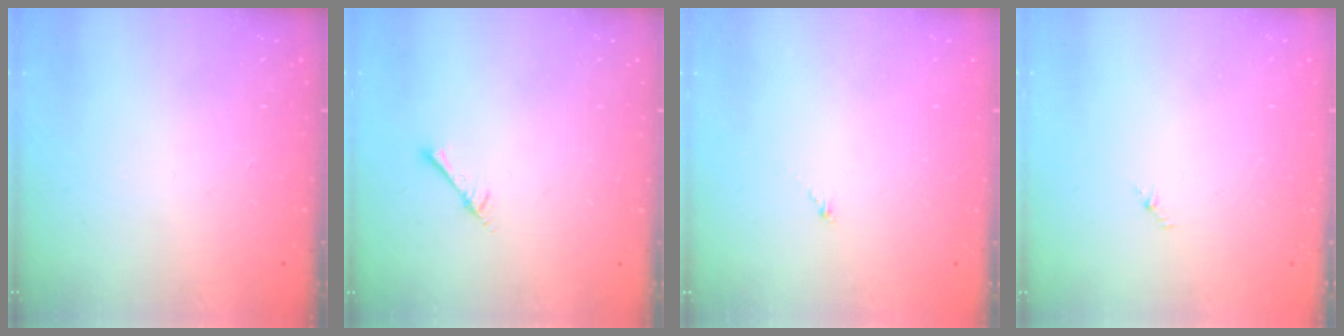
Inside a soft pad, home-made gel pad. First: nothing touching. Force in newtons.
{"total": 3.1, "press": 3.1, "slide": 0.3}
{"total": 0.0}
{"total": 1.2, "press": 1.1, "slide": 0.6}